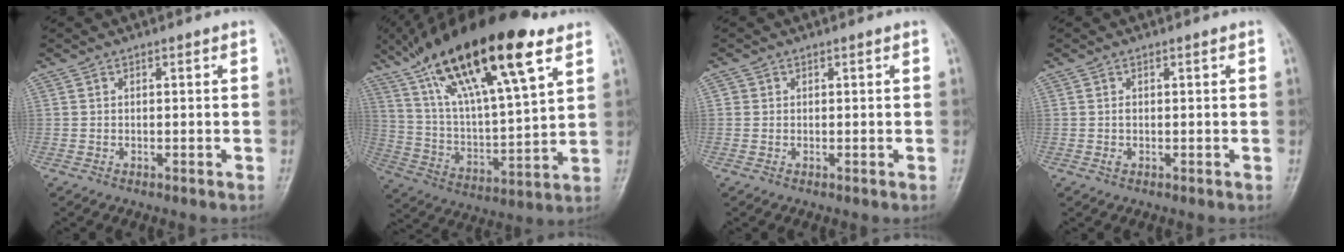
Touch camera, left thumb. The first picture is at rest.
{"total": 27.1, "force": [15.0, 7.7, 21.2], "torque": [-0.366, -0.028, 0.265]}
{"total": 0.7, "force": [0.1, 0.7, 0.0], "torque": [0.011, 0.000, -0.001]}
{"total": 0.8, "force": [0.0, 0.4, 0.7], "torque": [-0.017, 0.004, 0.004]}